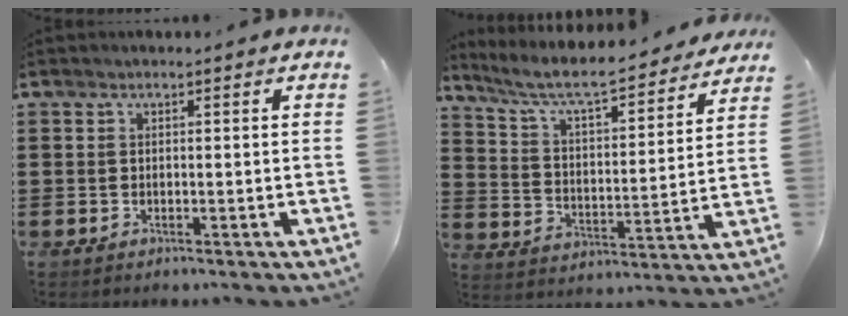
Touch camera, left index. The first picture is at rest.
{"total": 7.3, "force": [6.4, 0.5, 3.5], "torque": [-0.095, -0.042, 0.102]}